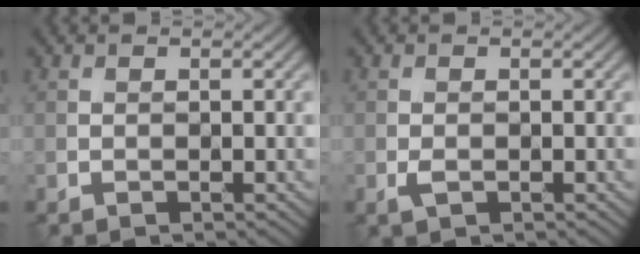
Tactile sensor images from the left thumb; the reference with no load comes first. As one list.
[{"total": 1.0, "force": [-0.3, 0.6, 0.8], "torque": [-0.019, -0.001, -0.007]}]